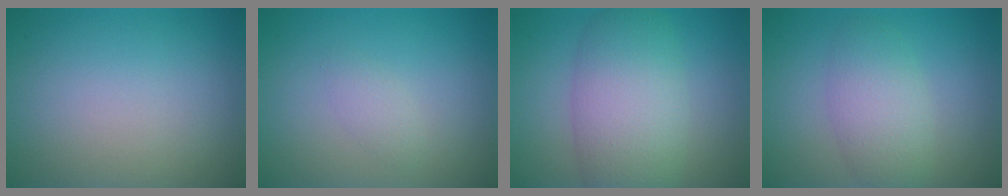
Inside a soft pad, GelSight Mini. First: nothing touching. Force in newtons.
{"total": 1.2, "press": 1.2, "slide": 0.1}
{"total": 7.3, "press": 7.3, "slide": 0.2}
{"total": 3.9, "press": 3.9, "slide": 0.1}